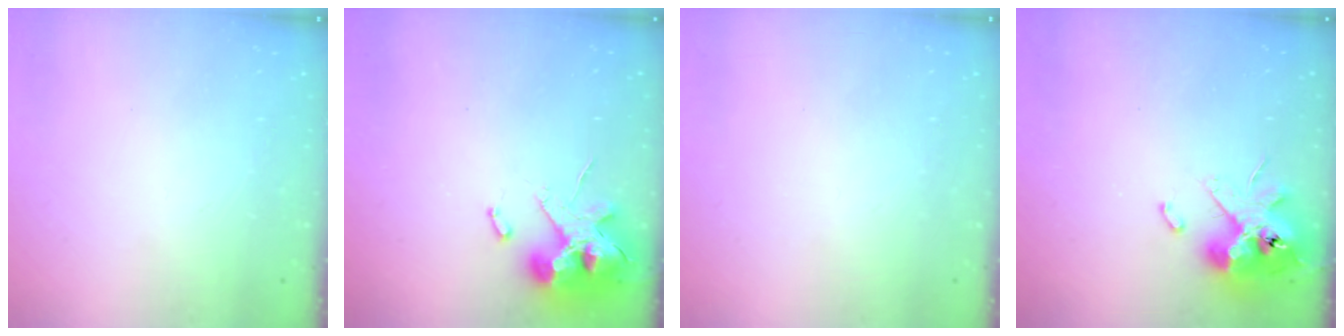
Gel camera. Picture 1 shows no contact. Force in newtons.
{"total": 12.4, "press": 12.3, "slide": 1.3}
{"total": 0.0}
{"total": 13.6, "press": 13.5, "slide": 2.0}